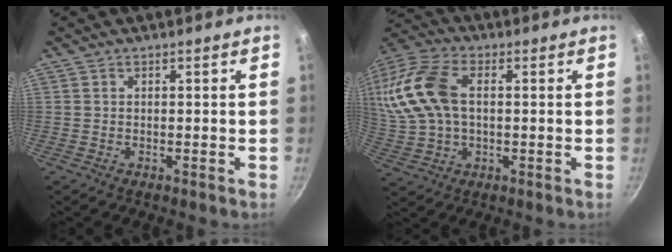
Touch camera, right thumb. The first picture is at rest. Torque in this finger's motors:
{"motor_torque": [-0.32, 1.64, -0.01, 0.02, 0.59]}